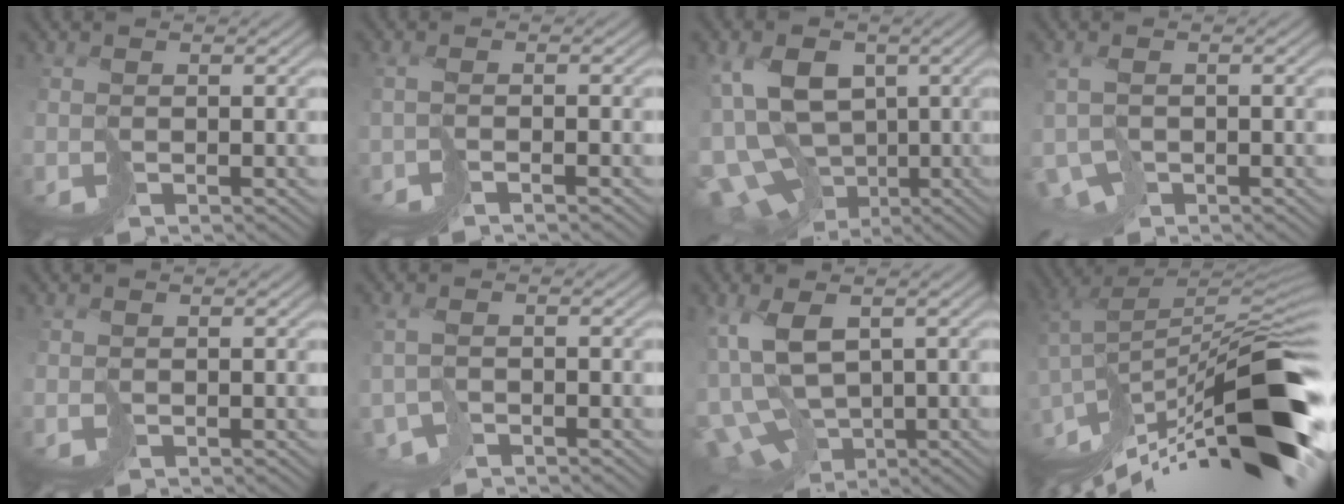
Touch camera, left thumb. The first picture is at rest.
{"total": 1.9, "force": [-1.6, -0.6, 0.9], "torque": [-0.013, 0.007, -0.030]}
{"total": 13.2, "force": [-2.9, 8.9, 9.3], "torque": [-0.183, -0.011, -0.043]}
{"total": 3.1, "force": [-1.4, 1.7, 2.1], "torque": [-0.040, 0.001, -0.025]}
{"total": 0.0}
{"total": 2.3, "force": [-1.9, 0.7, 1.2], "torque": [-0.020, 0.002, -0.037]}
{"total": 12.2, "force": [-2.9, 6.7, 9.7], "torque": [-0.222, -0.032, -0.038]}
{"total": 17.0, "force": [-10.8, 3.3, 12.8], "torque": [-0.220, 0.033, -0.189]}